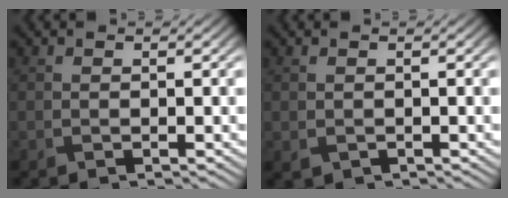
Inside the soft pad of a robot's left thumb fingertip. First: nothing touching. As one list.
[{"total": 0.6, "force": [0.0, 0.5, 0.3], "torque": [-0.009, -0.004, 0.003]}]